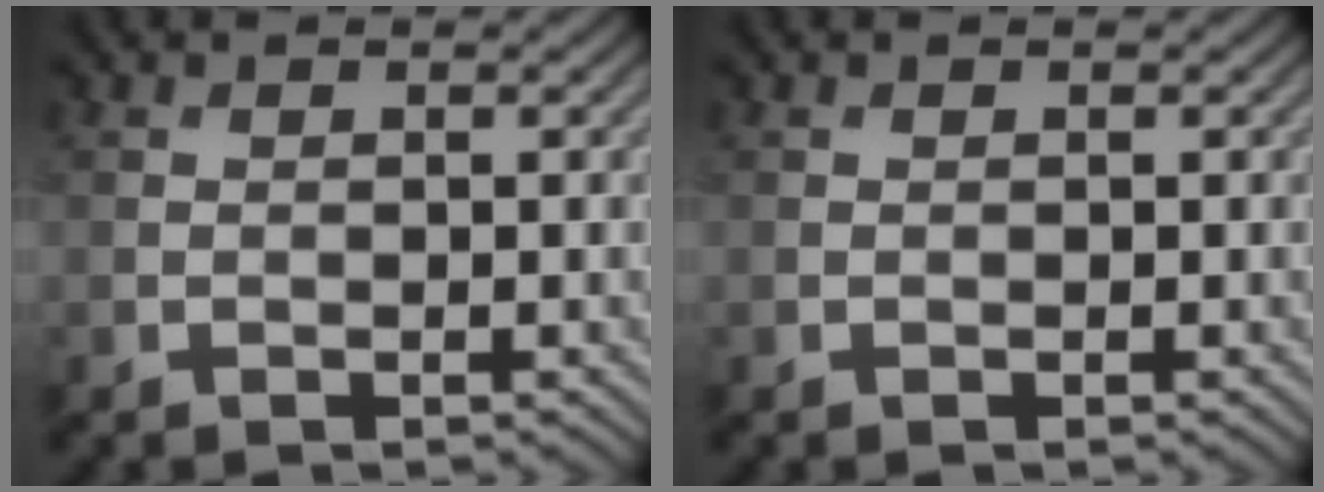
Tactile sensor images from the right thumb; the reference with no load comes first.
{"total": 0.0}